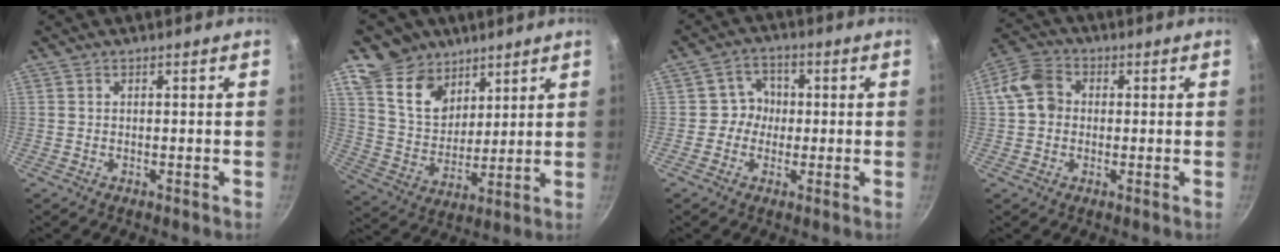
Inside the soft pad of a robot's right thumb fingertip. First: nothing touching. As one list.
[{"total": 12.3, "force": [8.0, 8.6, 3.7], "torque": [-0.017, -0.061, 0.148]}, {"total": 4.8, "force": [-0.3, 4.6, 1.5], "torque": [0.017, 0.013, -0.015]}, {"total": 3.7, "force": [-0.1, 3.2, 1.9], "torque": [-0.029, 0.010, -0.016]}]